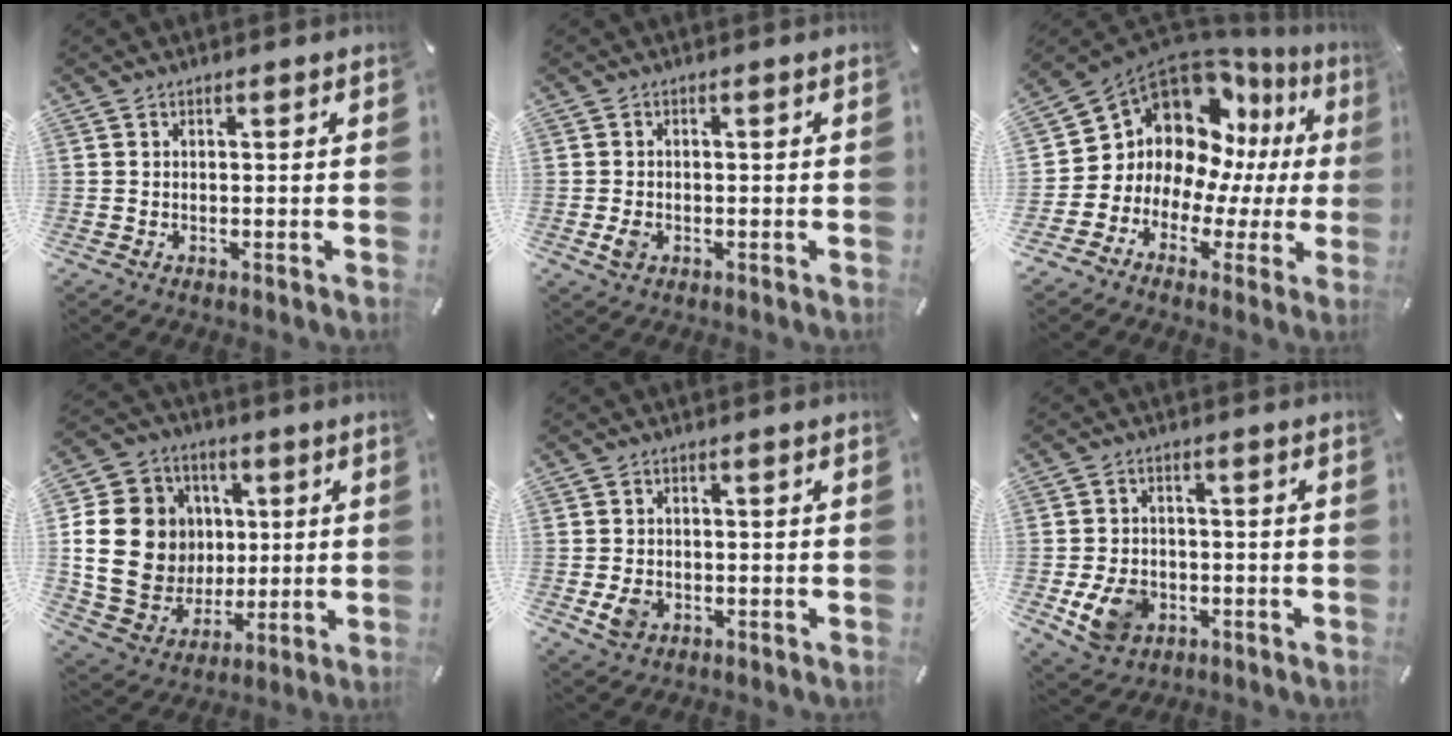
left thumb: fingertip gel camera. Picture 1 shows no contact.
{"total": 2.4, "force": [-0.6, 1.8, 1.4], "torque": [-0.032, 0.000, -0.013]}
{"total": 13.5, "force": [6.6, 10.3, 5.6], "torque": [-0.115, -0.087, 0.128]}
{"total": 19.4, "force": [2.0, 17.4, 8.2], "torque": [-0.162, -0.001, 0.056]}
{"total": 4.1, "force": [-0.9, 3.4, 2.2], "torque": [-0.040, -0.002, -0.018]}
{"total": 9.1, "force": [-2.5, 7.3, 4.7], "torque": [-0.100, 0.010, -0.045]}